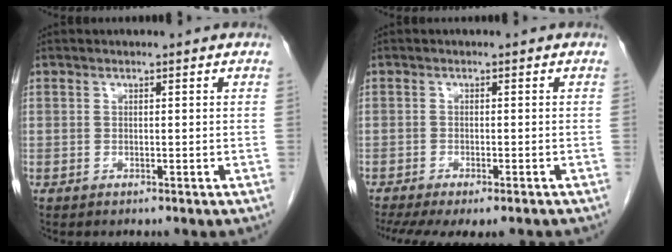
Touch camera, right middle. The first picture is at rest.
{"total": 11.5, "force": [-9.3, 3.1, 6.1], "torque": [-0.113, -0.013, -0.126]}